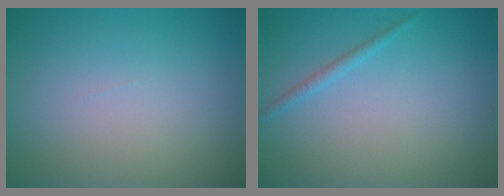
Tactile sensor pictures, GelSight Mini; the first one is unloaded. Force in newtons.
{"total": 0.9, "press": 0.9, "slide": 0.2}